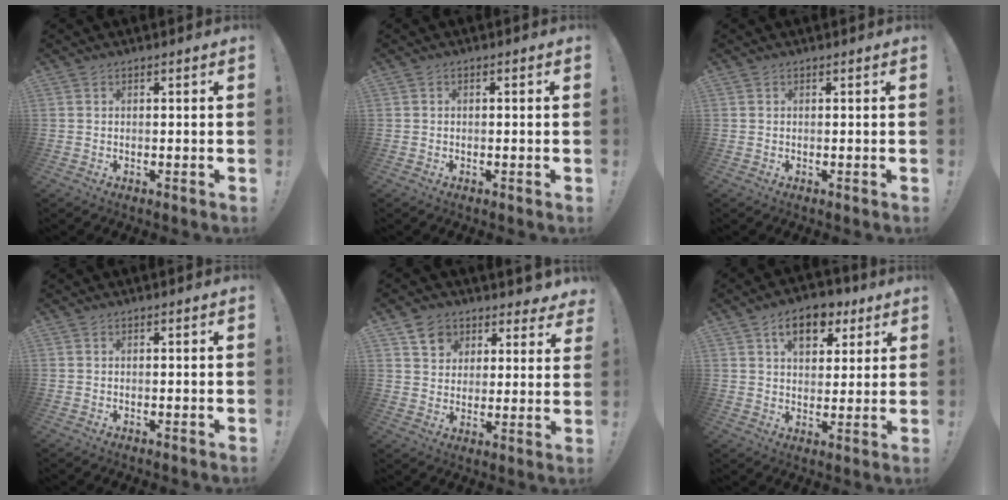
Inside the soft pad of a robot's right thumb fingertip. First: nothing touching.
{"total": 0.7, "force": [-0.6, -0.1, 0.4], "torque": [-0.008, 0.001, -0.010]}
{"total": 0.0}
{"total": 0.0}
{"total": 8.4, "force": [5.2, 6.1, 2.7], "torque": [-0.037, -0.035, 0.099]}
{"total": 10.9, "force": [5.6, 6.9, 6.4], "torque": [-0.090, -0.016, 0.101]}